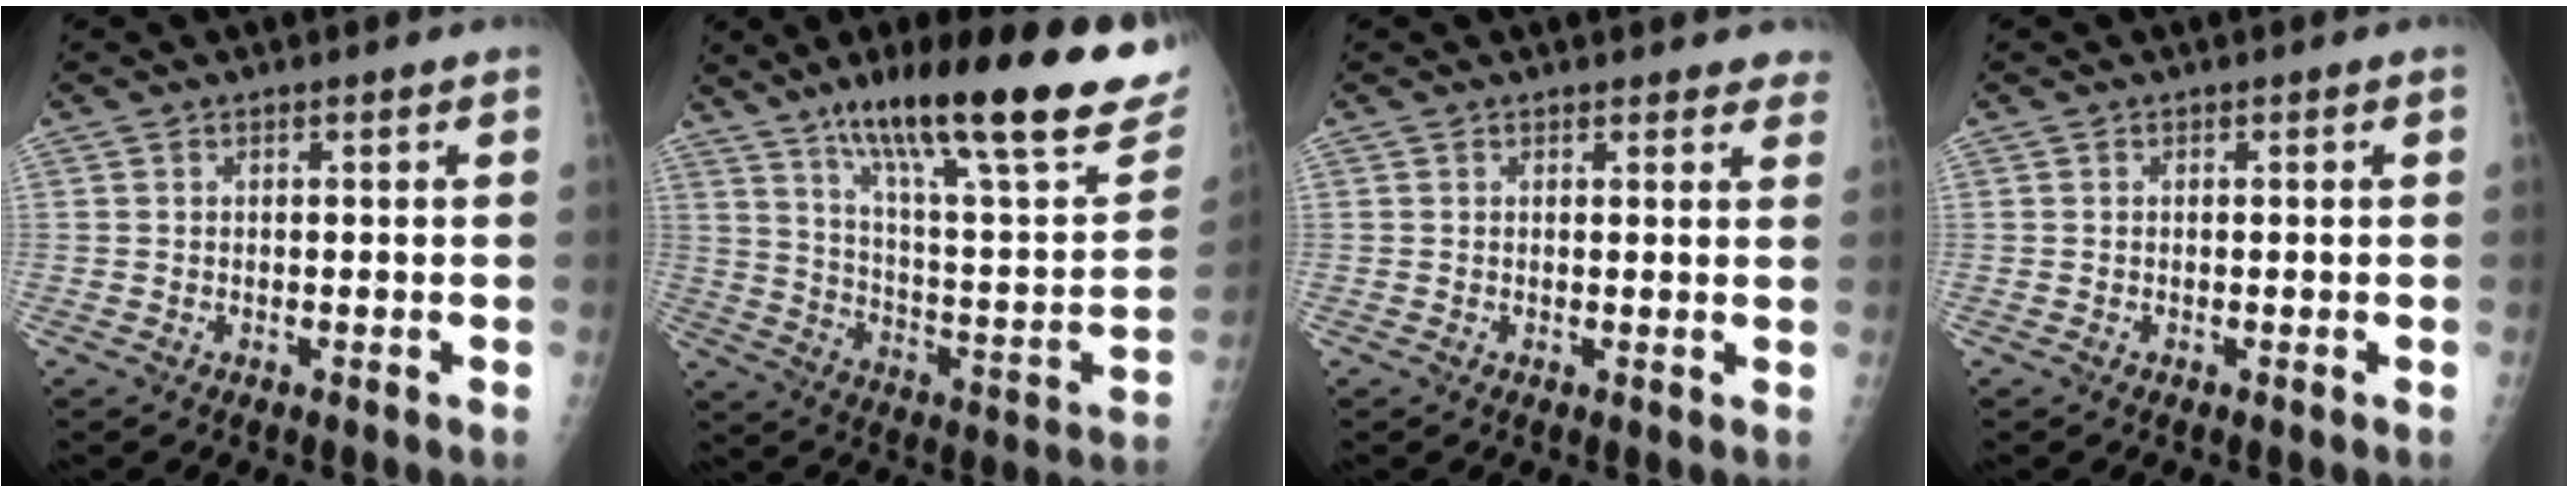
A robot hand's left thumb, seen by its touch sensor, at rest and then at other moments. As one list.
[{"total": 31.5, "force": [20.4, 6.9, 23.0], "torque": [-0.315, -0.051, 0.310]}, {"total": 4.3, "force": [3.9, 1.5, 1.0], "torque": [0.019, -0.013, 0.030]}, {"total": 0.0}]